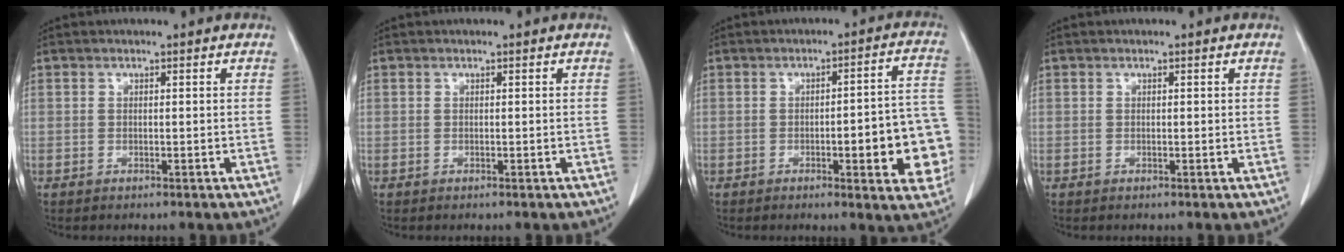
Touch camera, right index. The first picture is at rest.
{"total": 0.0}
{"total": 12.1, "force": [-2.7, 2.6, 11.5], "torque": [-0.118, 0.020, -0.032]}
{"total": 0.0}